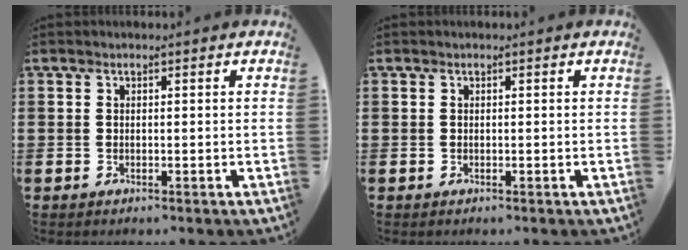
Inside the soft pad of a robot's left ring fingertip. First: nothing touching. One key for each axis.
{"total": 0.0}